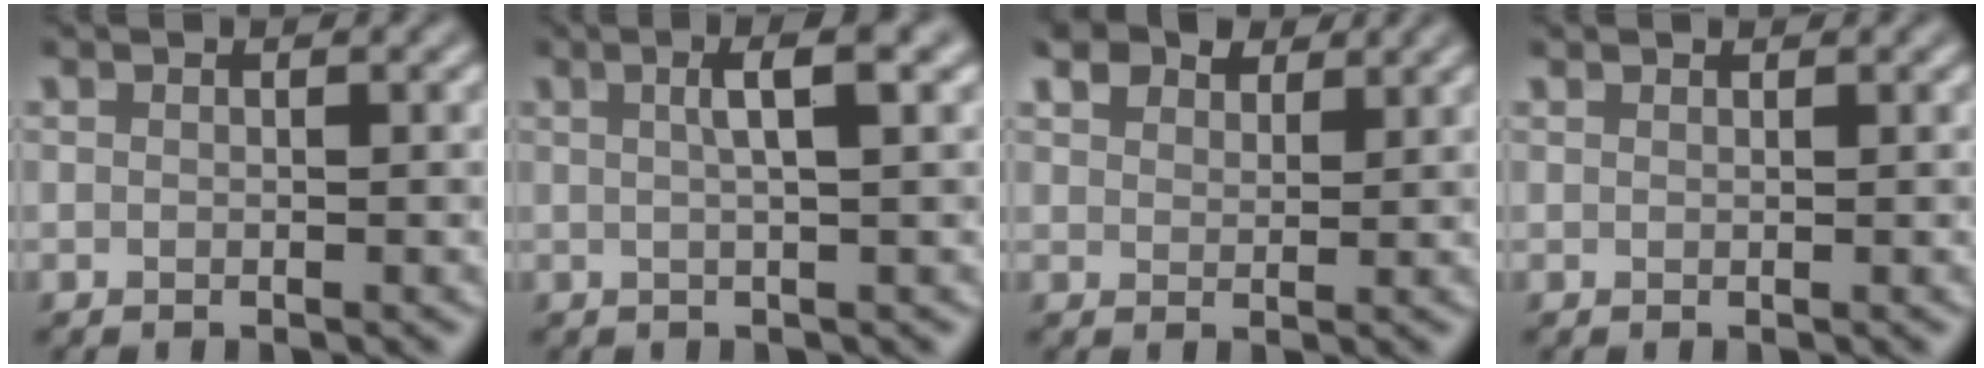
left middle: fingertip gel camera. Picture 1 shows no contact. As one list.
[{"total": 3.5, "force": [1.0, 0.8, 3.3], "torque": [-0.041, 0.014, 0.011]}, {"total": 4.3, "force": [3.4, 2.1, 1.6], "torque": [-0.039, 0.004, 0.059]}, {"total": 0.6, "force": [0.6, 0.1, 0.1], "torque": [-0.003, -0.001, 0.009]}]